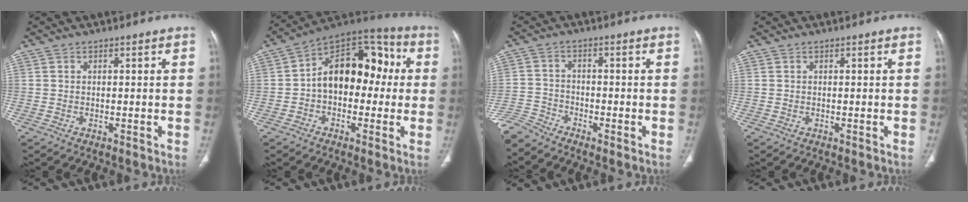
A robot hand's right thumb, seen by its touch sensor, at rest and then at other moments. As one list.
[{"total": 16.5, "force": [0.4, 10.9, 12.4], "torque": [-0.143, 0.054, -0.009]}, {"total": 4.7, "force": [-4.7, 0.4, 0.2], "torque": [-0.016, 0.008, -0.098]}, {"total": 0.0}]